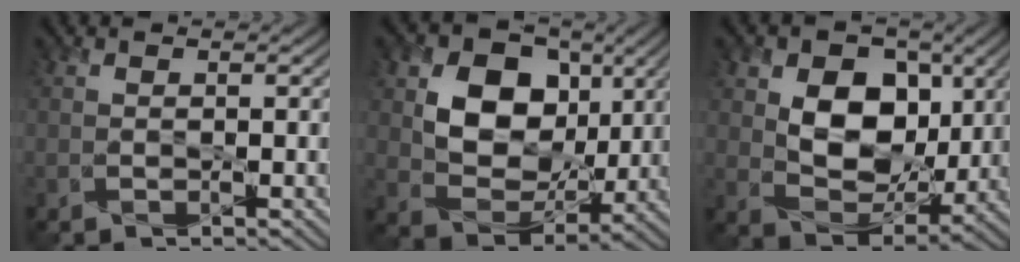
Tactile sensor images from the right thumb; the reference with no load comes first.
{"total": 10.3, "force": [2.6, 8.0, 5.9], "torque": [-0.122, -0.004, 0.035]}
{"total": 9.6, "force": [2.2, 7.0, 6.2], "torque": [-0.123, -0.006, 0.028]}